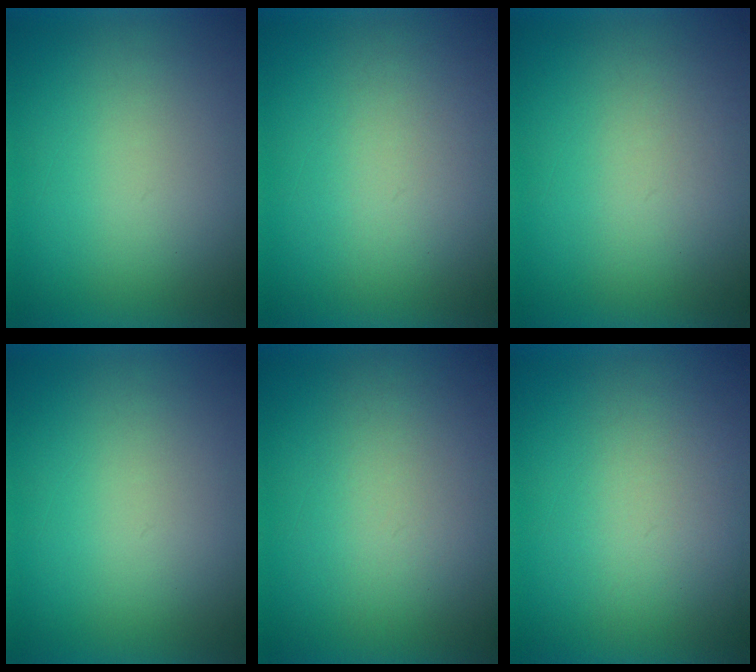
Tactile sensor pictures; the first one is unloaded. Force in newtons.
{"total": 3.2}
{"total": 3.4}
{"total": 0.0}
{"total": 4.6}
{"total": 3.6}